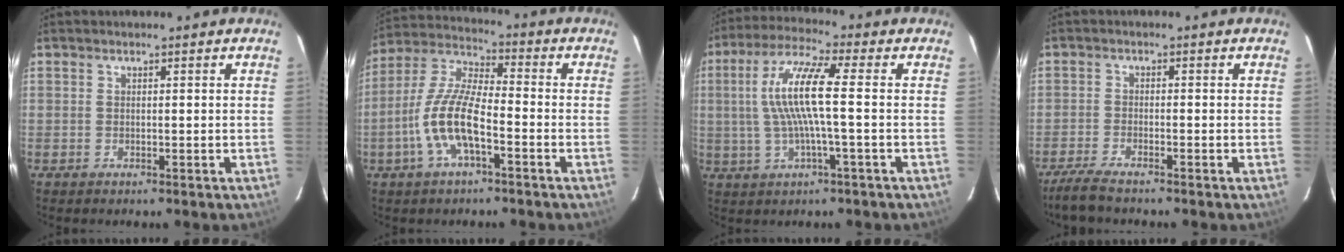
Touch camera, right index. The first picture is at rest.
{"total": 11.7, "force": [-4.4, 3.5, 10.2], "torque": [-0.223, 0.003, -0.087]}
{"total": 10.8, "force": [0.1, 0.7, 10.8], "torque": [-0.213, 0.009, 0.002]}
{"total": 4.9, "force": [-4.2, 0.5, 2.5], "torque": [-0.074, -0.011, -0.083]}